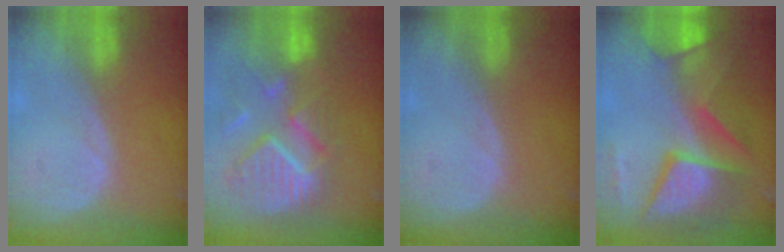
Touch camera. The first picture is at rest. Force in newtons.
{"total": 12.1, "press": 10.5, "slide": 6.0}
{"total": 0.0}
{"total": 11.9, "press": 11.8, "slide": 1.1}